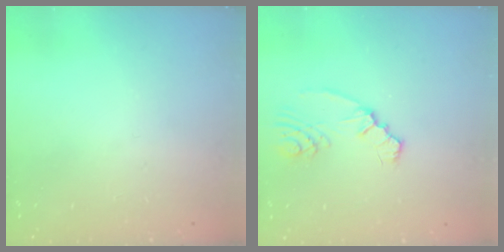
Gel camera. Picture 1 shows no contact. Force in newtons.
{"total": 2.7, "press": 2.6, "slide": 0.8}